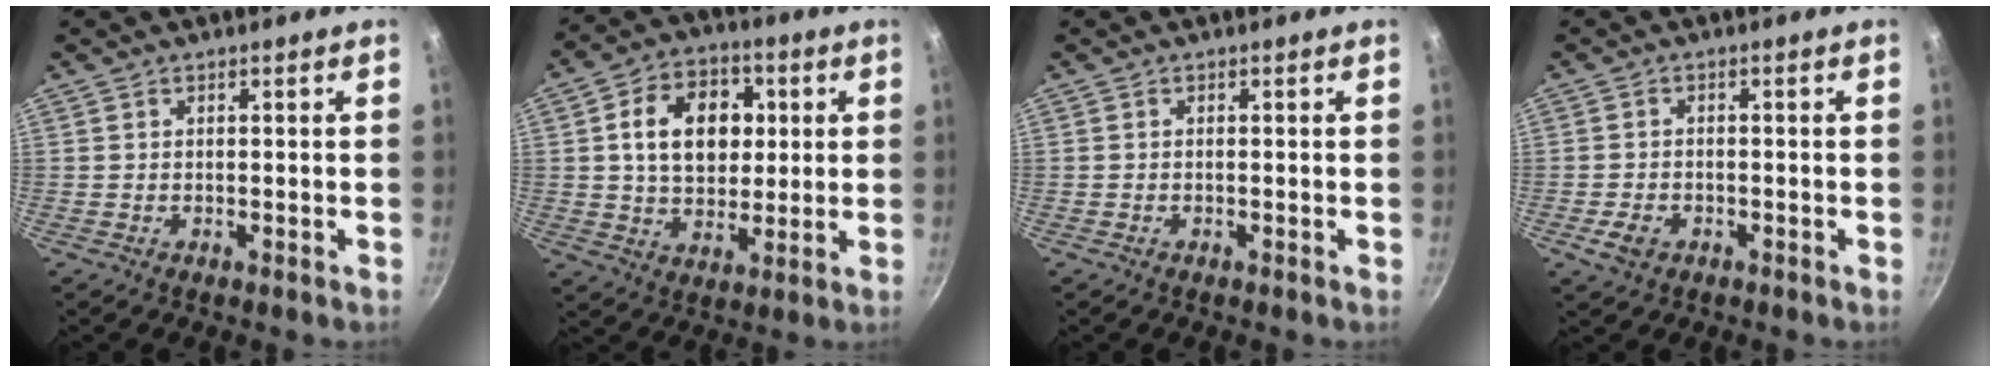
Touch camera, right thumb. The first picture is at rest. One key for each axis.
{"total": 14.7, "fx": 2.6, "fy": 10.8, "fz": 9.6, "tx": -0.117, "ty": 0.009, "tz": 0.038}
{"total": 0.0}
{"total": 3.6, "fx": -1.7, "fy": 2.4, "fz": 2.1, "tx": -0.042, "ty": 0.010, "tz": -0.032}